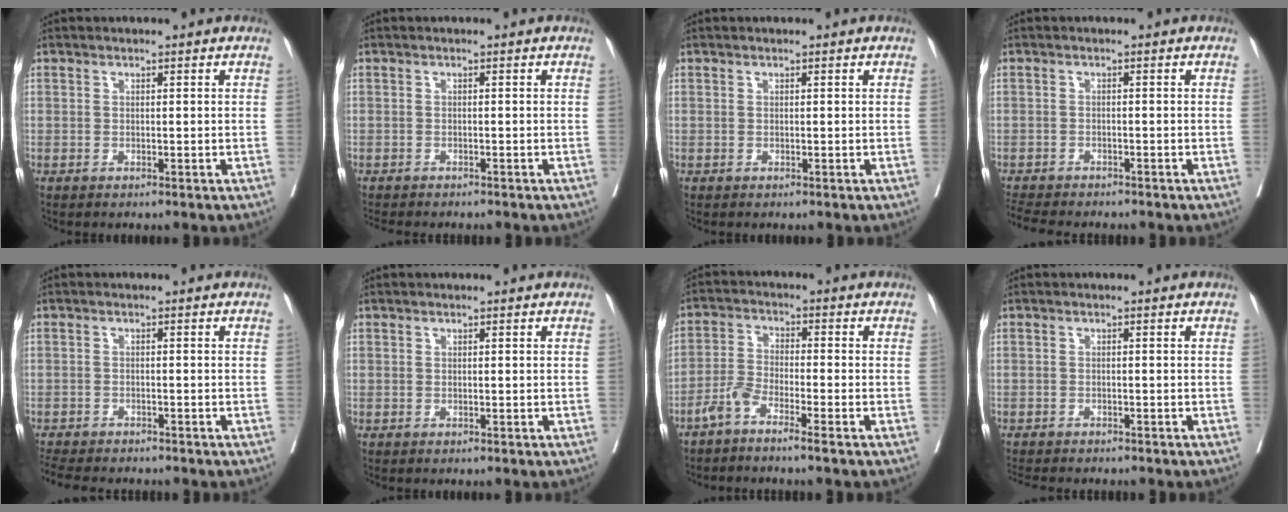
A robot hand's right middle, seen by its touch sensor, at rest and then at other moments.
{"total": 5.8, "force": [-5.1, 1.3, 2.3], "torque": [-0.033, -0.009, -0.072]}
{"total": 0.0}
{"total": 7.3, "force": [-6.7, 1.4, 2.7], "torque": [-0.043, -0.010, -0.103]}
{"total": 8.3, "force": [-7.4, 1.8, 3.1], "torque": [-0.053, -0.011, -0.111]}
{"total": 0.0}
{"total": 4.3, "force": [-3.3, 0.1, 2.7], "torque": [-0.066, 0.001, -0.073]}
{"total": 6.7, "force": [-6.0, 1.5, 2.6], "torque": [-0.039, -0.007, -0.085]}